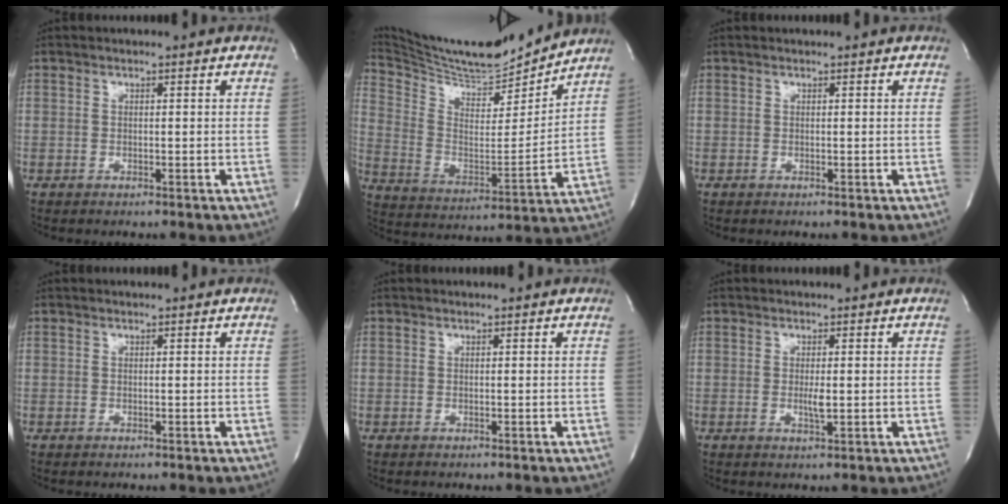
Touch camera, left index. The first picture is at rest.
{"total": 20.0, "force": [18.7, 2.0, 6.8], "torque": [-0.131, -0.021, 0.306]}
{"total": 0.0}
{"total": 0.0}
{"total": 0.0}
{"total": 1.7, "force": [0.1, 0.2, 1.7], "torque": [-0.034, -0.005, 0.003]}